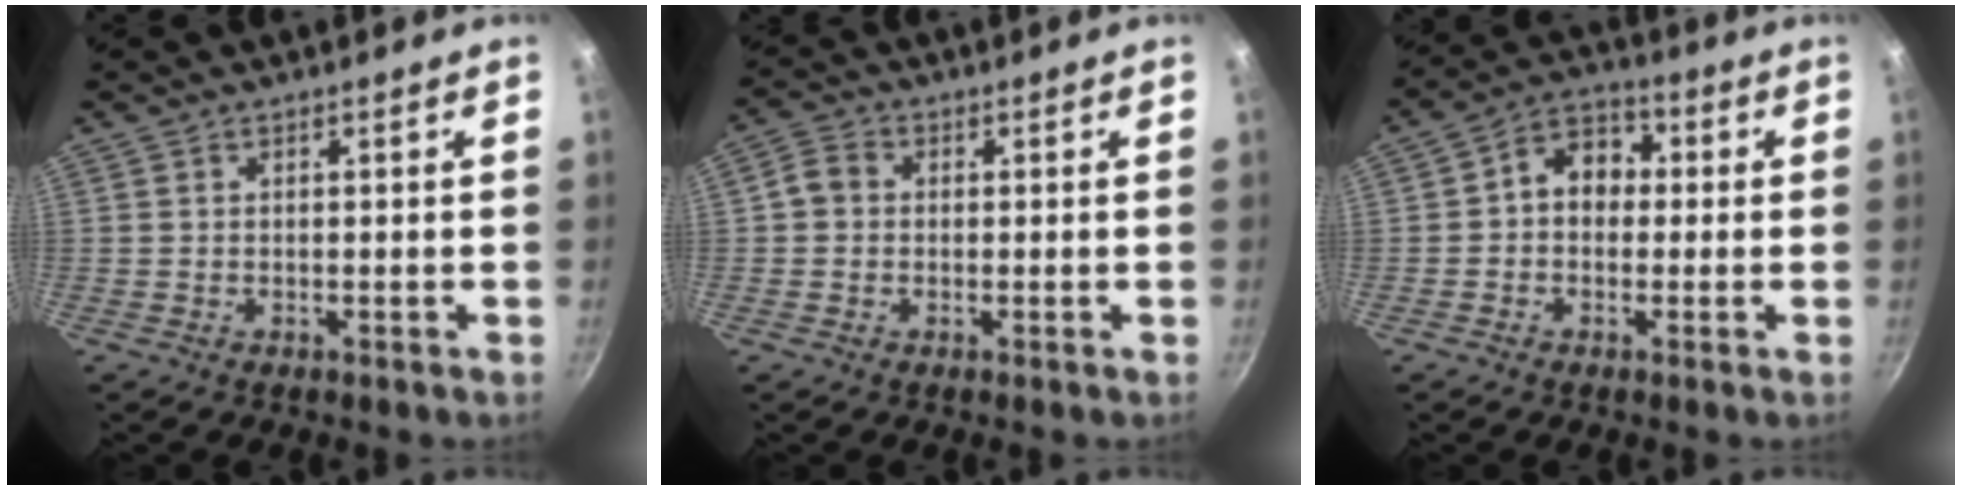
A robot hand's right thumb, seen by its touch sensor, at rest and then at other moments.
{"total": 2.4, "force": [-0.1, 2.2, 1.0], "torque": [-0.011, 0.006, -0.013]}
{"total": 7.9, "force": [0.4, 6.3, 4.8], "torque": [-0.033, 0.023, -0.014]}